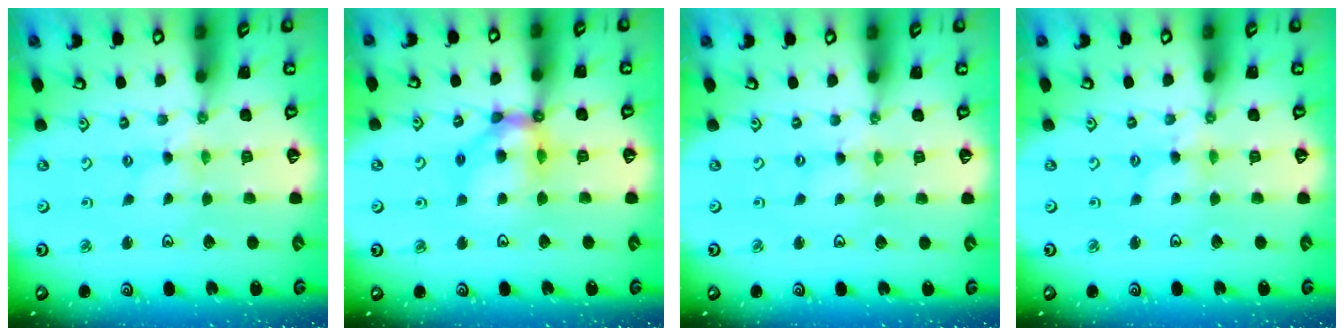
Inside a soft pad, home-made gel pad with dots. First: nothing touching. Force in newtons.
{"total": 12.5, "press": 12.4, "slide": 1.6}
{"total": 0.9, "press": 0.9, "slide": 0.2}
{"total": 3.0, "press": 3.0, "slide": 0.4}